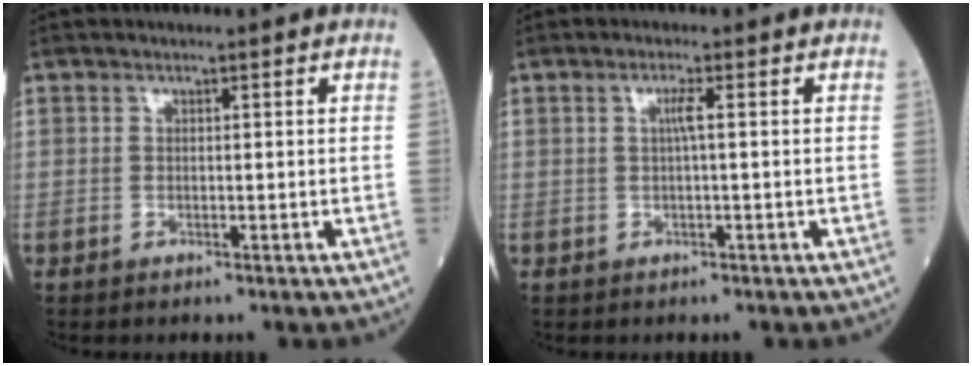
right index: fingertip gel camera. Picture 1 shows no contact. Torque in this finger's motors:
{"motor_torque": [0.32, 0.04, 0.09, 0.01]}